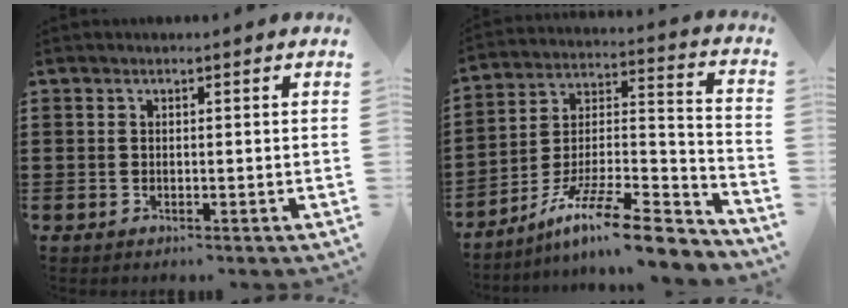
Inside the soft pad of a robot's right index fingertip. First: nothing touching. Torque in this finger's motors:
{"motor_torque": [0.83, 1.00, 0.01, -0.08]}